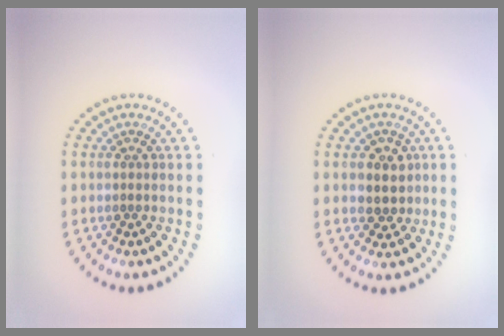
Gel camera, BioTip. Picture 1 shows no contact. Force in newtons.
{"total": 2.6, "press": 2.4, "slide": 1.0}